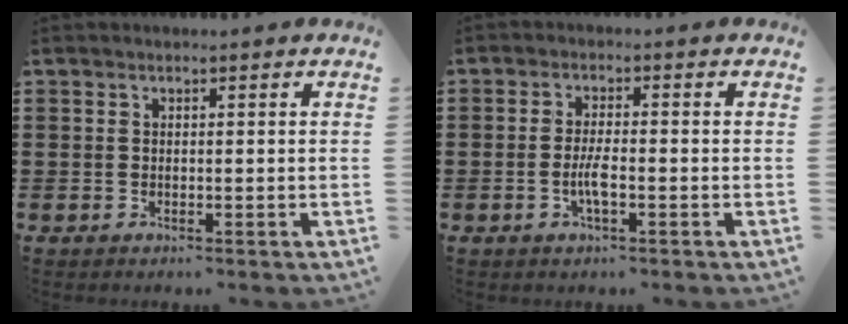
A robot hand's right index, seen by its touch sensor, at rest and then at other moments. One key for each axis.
{"total": 3.8, "fx": -1.2, "fy": 0.8, "fz": 3.5, "tx": -0.076, "ty": -0.003, "tz": -0.027}